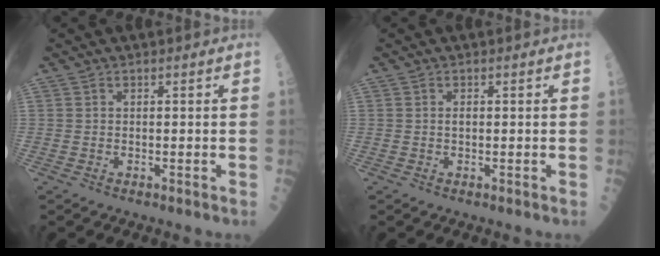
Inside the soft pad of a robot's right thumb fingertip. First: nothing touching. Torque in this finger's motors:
{"motor_torque": [0.00, -0.19, -0.09, -0.19, 0.00]}